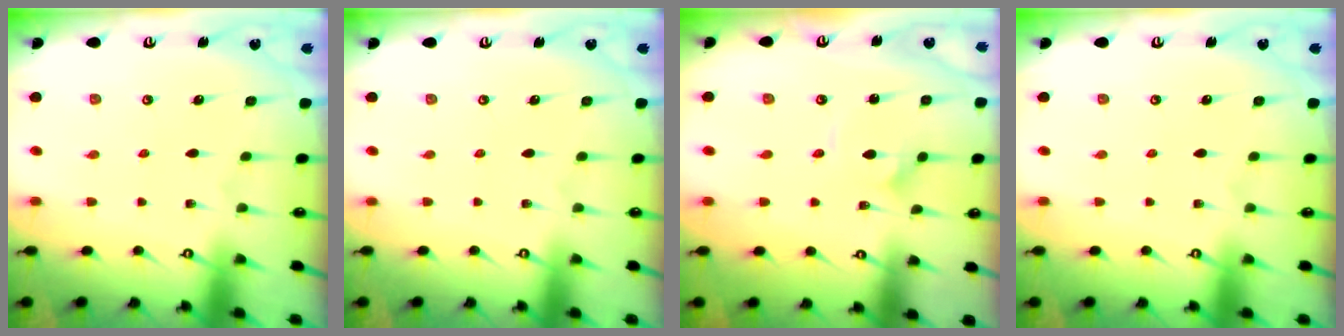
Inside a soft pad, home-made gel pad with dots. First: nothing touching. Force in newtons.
{"total": 0.0}
{"total": 1.6, "press": 1.6, "slide": 0.0}
{"total": 0.0}